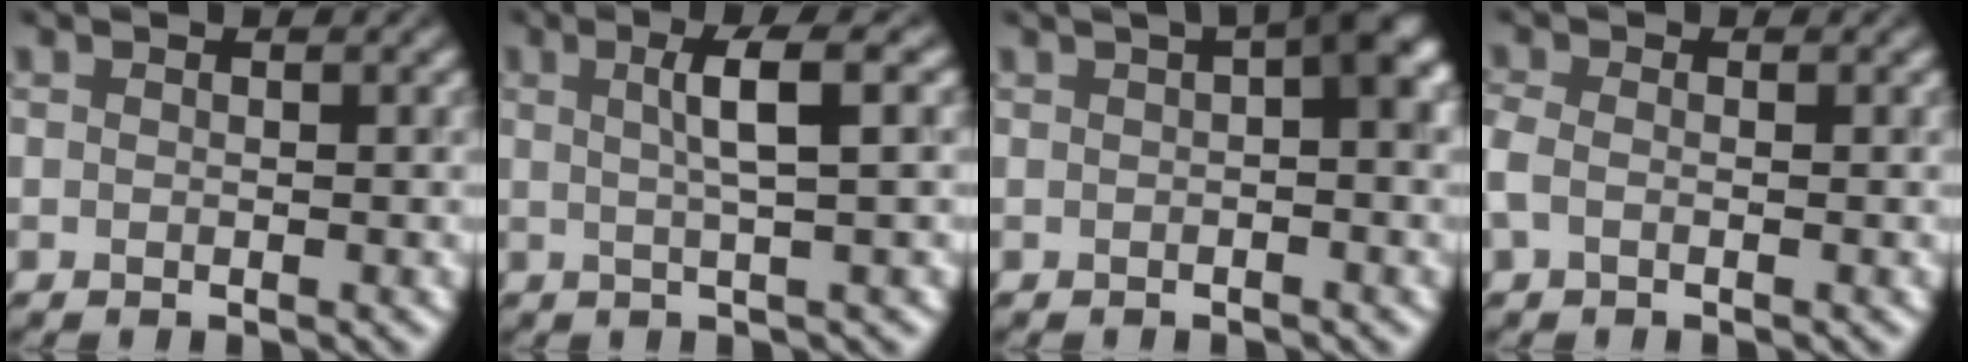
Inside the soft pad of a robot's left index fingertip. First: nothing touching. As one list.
[{"total": 3.8, "force": [0.9, 0.6, 3.6], "torque": [-0.050, 0.009, 0.013]}, {"total": 4.4, "force": [1.1, 0.9, 4.2], "torque": [-0.044, 0.021, 0.010]}, {"total": 1.5, "force": [-0.7, 0.9, 1.1], "torque": [-0.027, -0.001, -0.020]}]